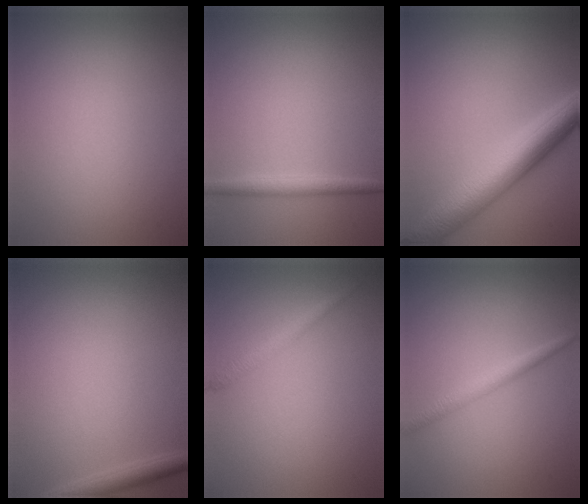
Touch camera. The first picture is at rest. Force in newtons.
{"total": 1.8, "press": 1.8, "slide": 0.1}
{"total": 7.0, "press": 7.0, "slide": 0.2}
{"total": 1.9, "press": 1.9, "slide": 0.1}
{"total": 1.4, "press": 1.4, "slide": 0.0}
{"total": 1.8, "press": 1.8, "slide": 0.1}